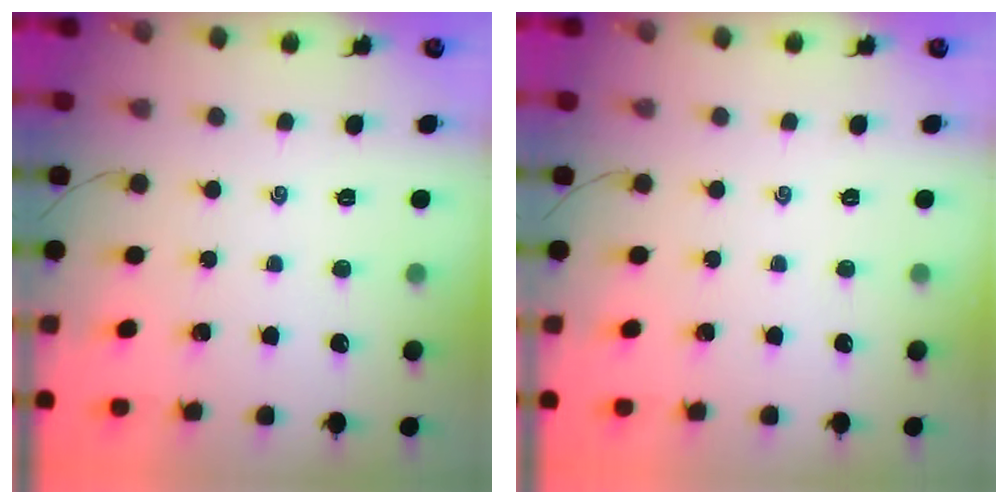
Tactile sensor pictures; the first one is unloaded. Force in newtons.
{"total": 0.0}